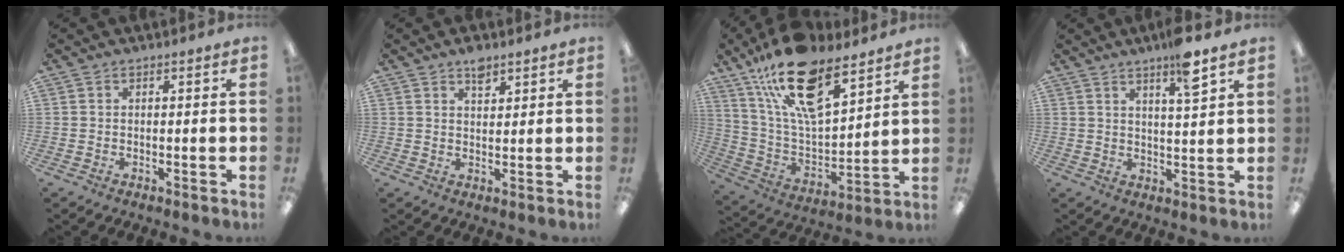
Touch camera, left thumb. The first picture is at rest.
{"total": 3.8, "force": [2.8, 1.8, 1.9], "torque": [-0.017, -0.014, 0.047]}
{"total": 21.8, "force": [14.3, 9.1, 13.7], "torque": [-0.242, -0.071, 0.253]}
{"total": 7.5, "force": [5.2, 0.8, 5.3], "torque": [-0.078, -0.027, 0.081]}